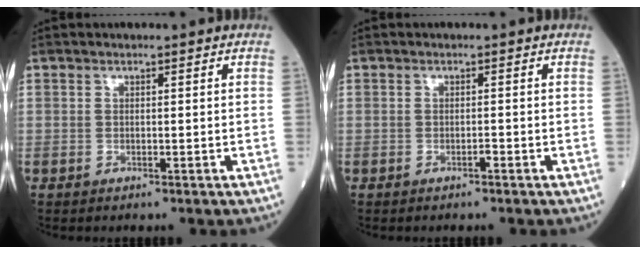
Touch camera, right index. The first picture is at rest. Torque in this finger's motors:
{"motor_torque": [0.22, -0.13, 0.07, 0.03]}